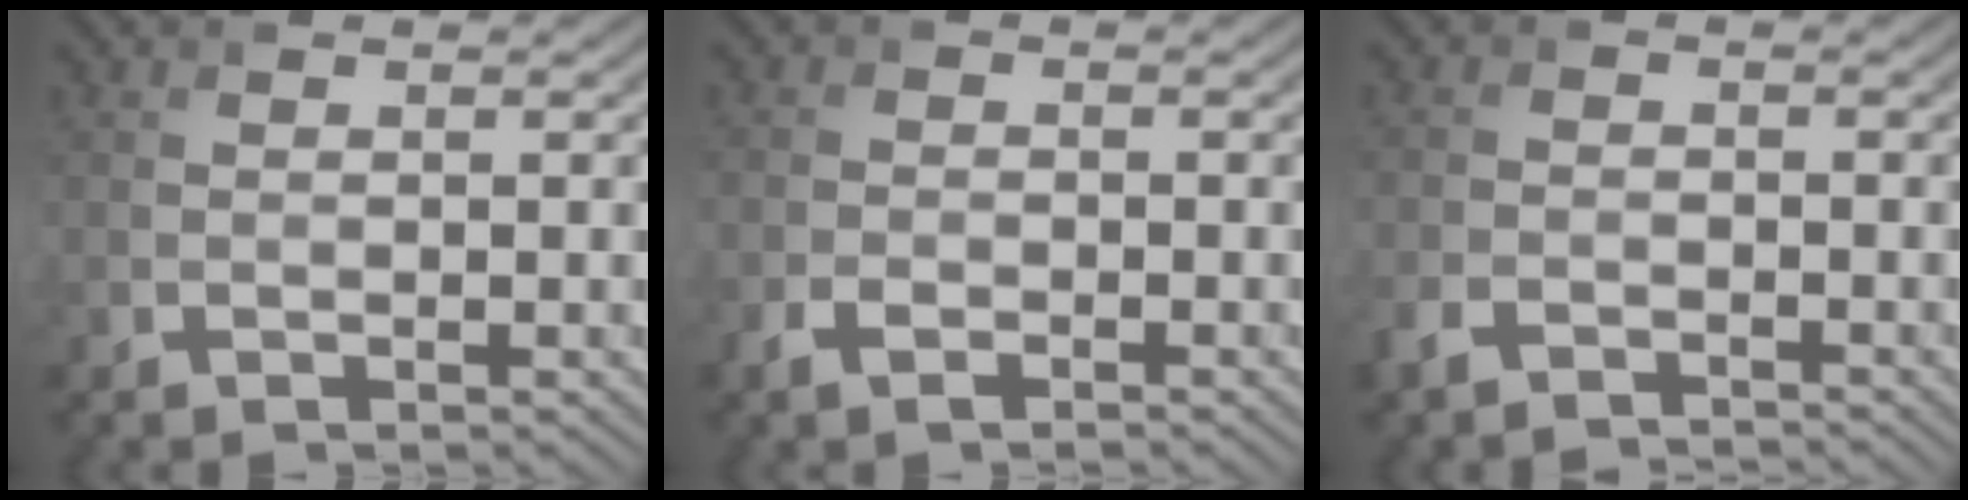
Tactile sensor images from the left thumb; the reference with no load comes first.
{"total": 1.7, "force": [-1.1, 0.5, 1.1], "torque": [-0.024, 0.000, -0.028]}
{"total": 2.7, "force": [-2.4, 0.7, 1.1], "torque": [-0.022, -0.004, -0.057]}